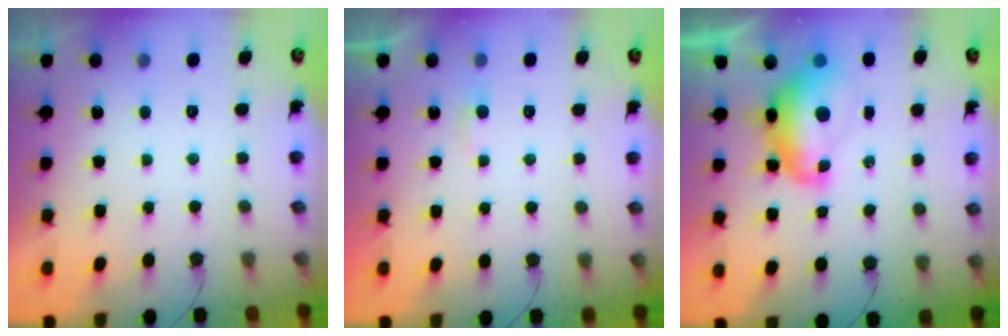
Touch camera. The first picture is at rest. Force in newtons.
{"total": 2.4, "press": 2.4, "slide": 0.2}
{"total": 10.9, "press": 10.8, "slide": 1.0}